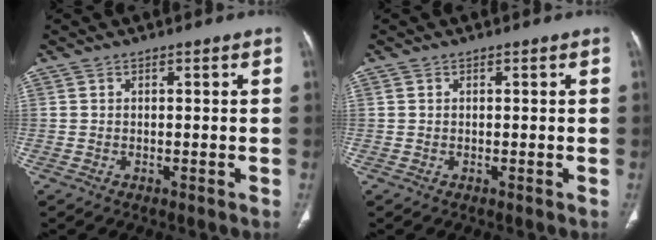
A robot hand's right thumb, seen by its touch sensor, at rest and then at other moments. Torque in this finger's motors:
{"motor_torque": [-0.21, -0.01, 0.40, -0.38, -0.03]}